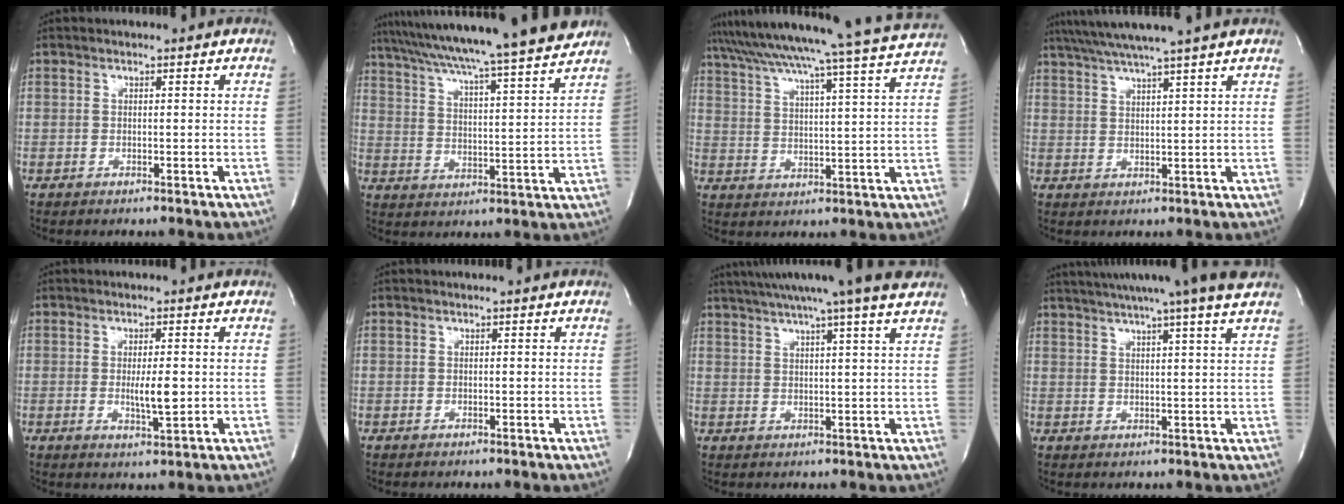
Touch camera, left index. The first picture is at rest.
{"total": 22.7, "force": [20.1, -1.4, 10.4], "torque": [-0.178, -0.021, 0.286]}
{"total": 23.8, "force": [21.5, -2.8, 9.8], "torque": [-0.174, -0.043, 0.289]}
{"total": 10.3, "force": [8.7, -1.8, 5.3], "torque": [-0.093, 0.018, 0.130]}
{"total": 4.1, "force": [-0.2, 0.8, 4.0], "torque": [-0.072, -0.007, -0.001]}
{"total": 0.0}
{"total": 14.2, "force": [11.8, -1.6, 7.7], "torque": [-0.133, 0.008, 0.154]}
{"total": 15.3, "force": [12.9, -1.7, 8.1], "torque": [-0.138, 0.000, 0.167]}